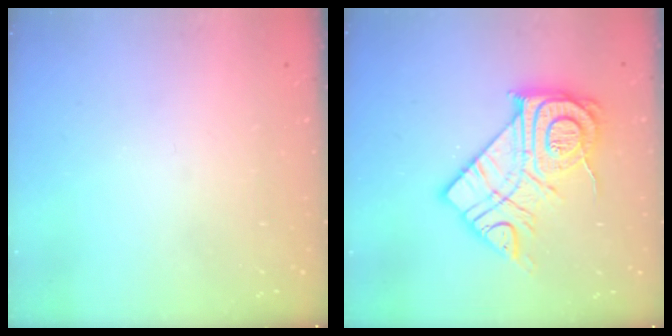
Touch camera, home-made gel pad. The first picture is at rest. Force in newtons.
{"total": 19.4, "press": 19.4, "slide": 1.6}